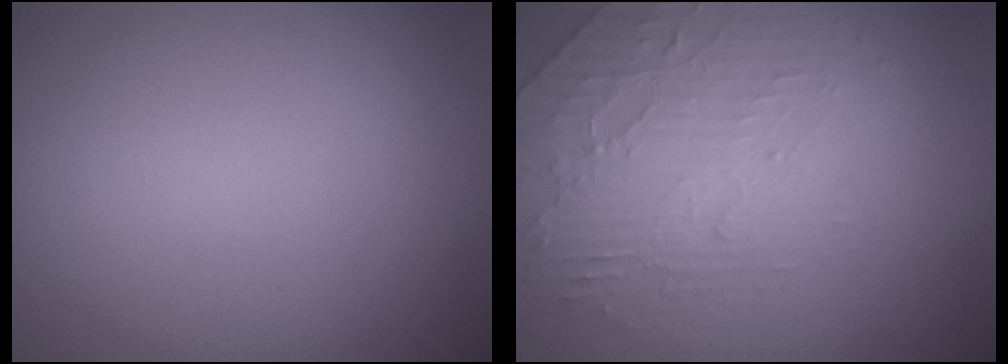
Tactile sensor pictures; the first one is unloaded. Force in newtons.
{"total": 2.5, "press": 1.8, "slide": 1.6}